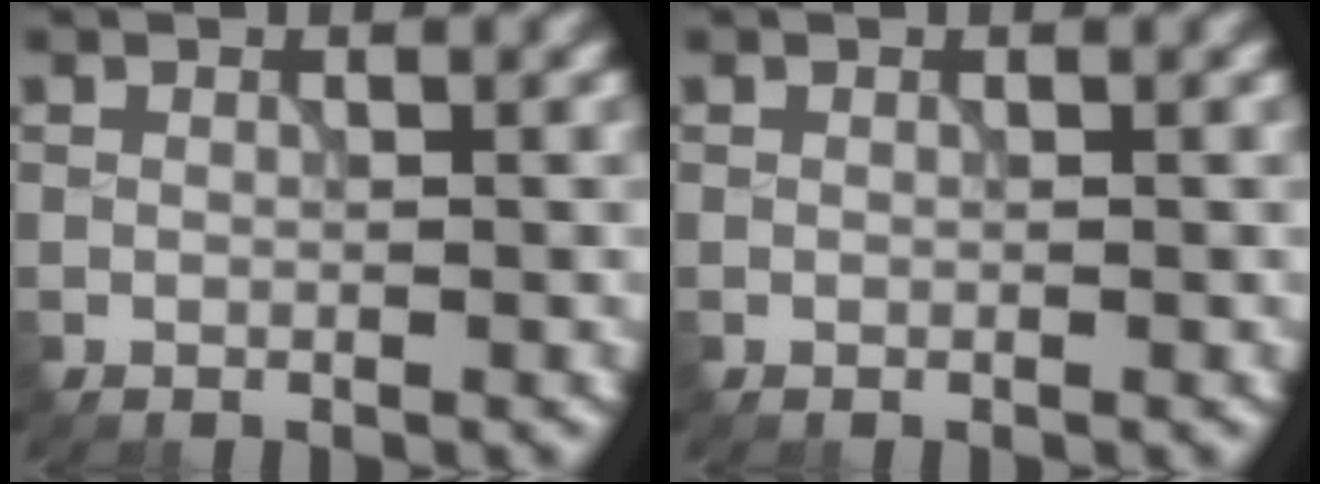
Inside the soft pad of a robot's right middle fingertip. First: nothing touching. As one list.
[{"total": 0.0}]